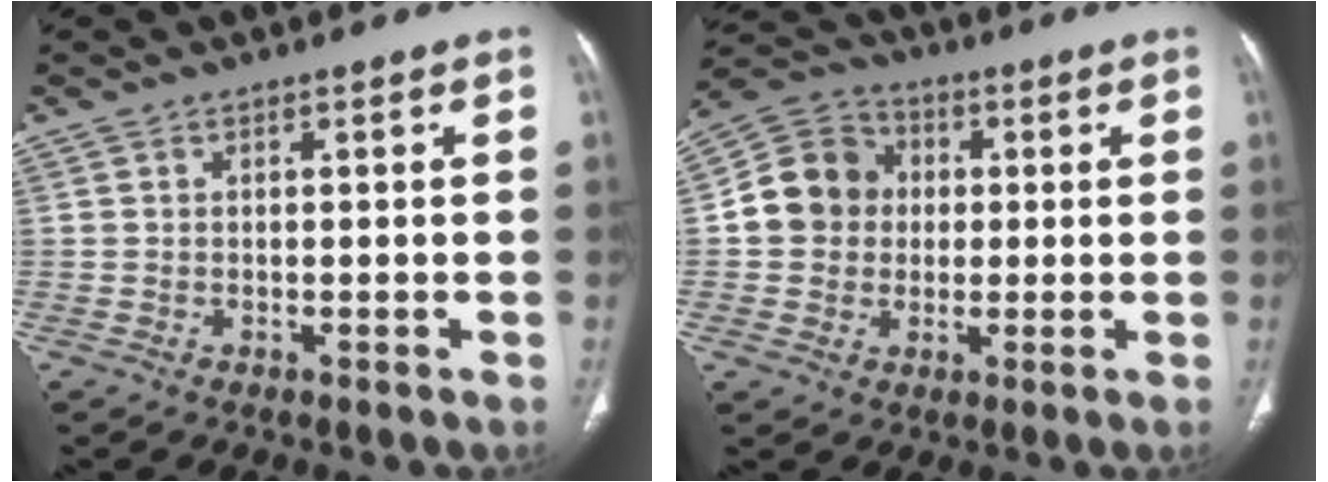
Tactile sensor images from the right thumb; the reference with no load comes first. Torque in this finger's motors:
{"motor_torque": [0.83, 1.67, 0.34, -0.46, 0.07]}